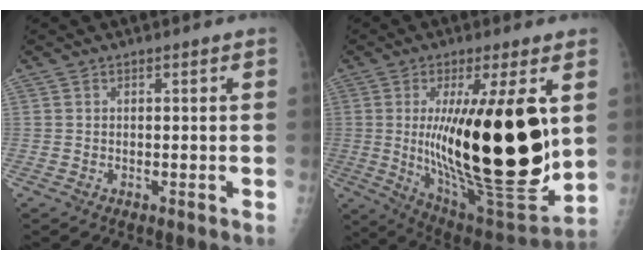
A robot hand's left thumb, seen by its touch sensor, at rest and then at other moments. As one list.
[{"total": 28.9, "force": [3.1, 7.9, 27.7], "torque": [-0.439, -0.065, 0.059]}]